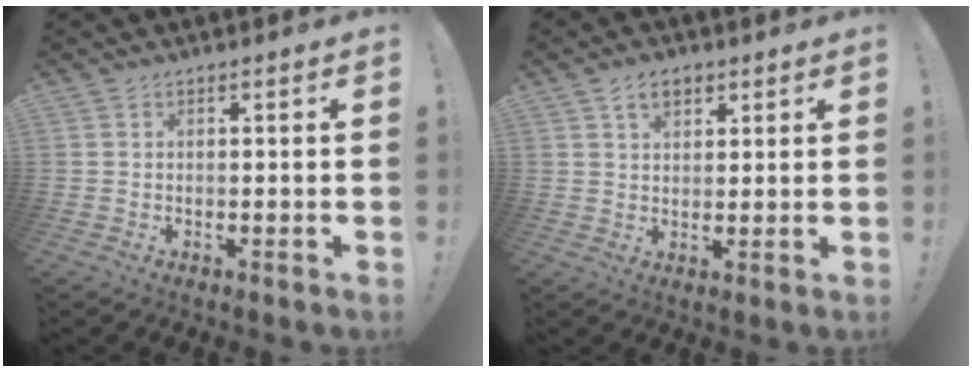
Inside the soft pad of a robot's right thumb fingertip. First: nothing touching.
{"total": 5.3, "force": [2.8, 3.3, 3.0], "torque": [-0.041, -0.004, 0.049]}